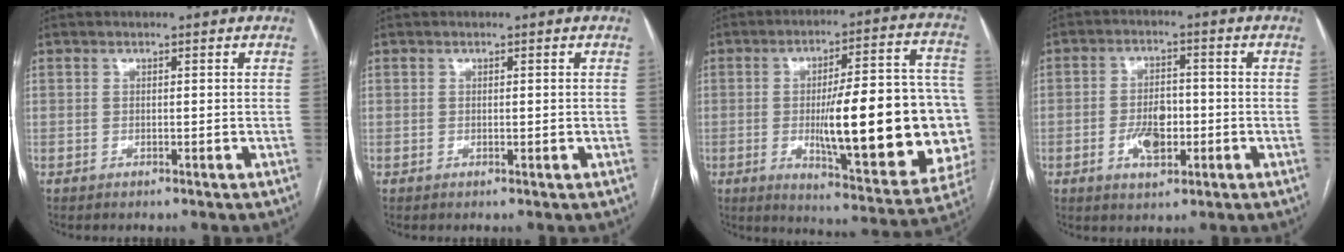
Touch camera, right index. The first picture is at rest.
{"total": 0.5, "force": [0.0, 0.2, 0.5], "torque": [-0.012, -0.002, 0.003]}
{"total": 27.0, "force": [-3.4, 5.3, 26.2], "torque": [-0.296, 0.014, -0.036]}
{"total": 5.9, "force": [-1.6, 2.9, 4.9], "torque": [-0.093, 0.002, -0.023]}